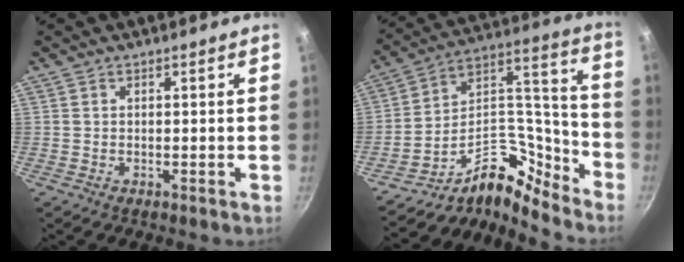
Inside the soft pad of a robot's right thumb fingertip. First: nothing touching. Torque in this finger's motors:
{"motor_torque": [0.43, 0.37, -0.17, -0.40, 0.00]}